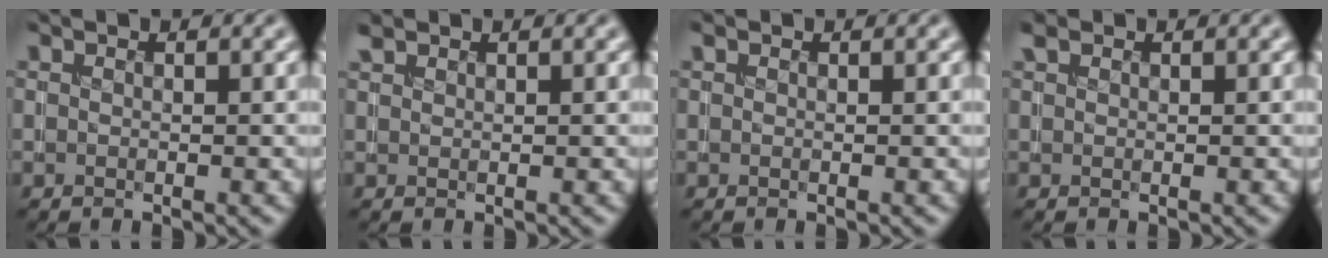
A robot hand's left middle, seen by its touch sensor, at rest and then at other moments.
{"total": 0.9, "force": [0.9, 0.3, 0.3], "torque": [-0.009, 0.003, 0.021]}
{"total": 0.0}
{"total": 0.9, "force": [0.7, 0.4, 0.4], "torque": [-0.008, 0.004, 0.015]}